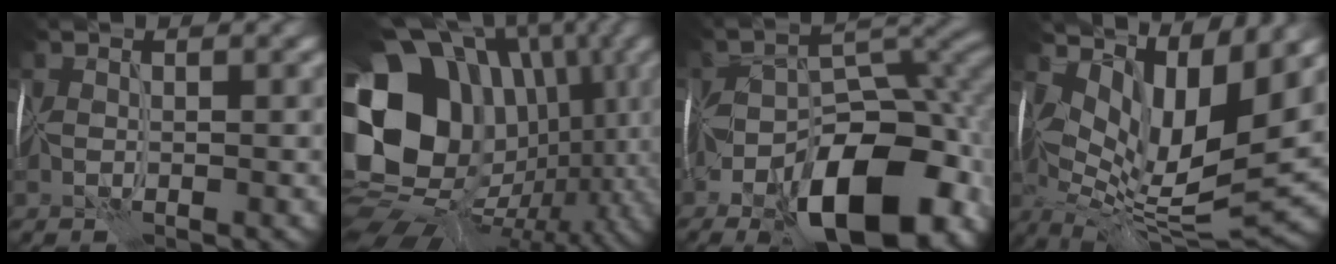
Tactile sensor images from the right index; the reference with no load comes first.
{"total": 19.3, "force": [2.4, 16.2, 10.4], "torque": [-0.184, -0.001, 0.049]}
{"total": 13.0, "force": [-6.7, 6.3, 9.2], "torque": [-0.124, -0.006, -0.112]}
{"total": 11.5, "force": [3.5, 4.7, 10.0], "torque": [-0.172, -0.007, 0.071]}